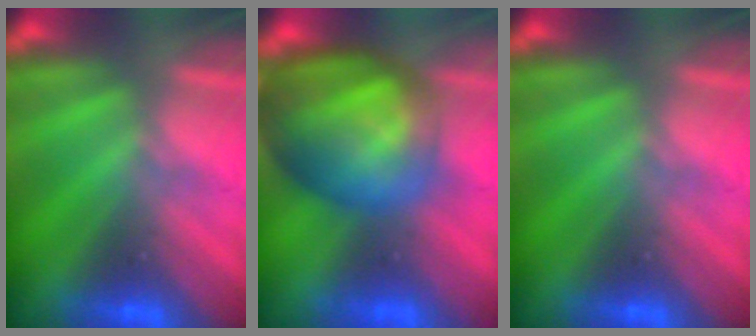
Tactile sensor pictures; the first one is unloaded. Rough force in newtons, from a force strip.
{"total": 7.1}
{"total": 0.0}